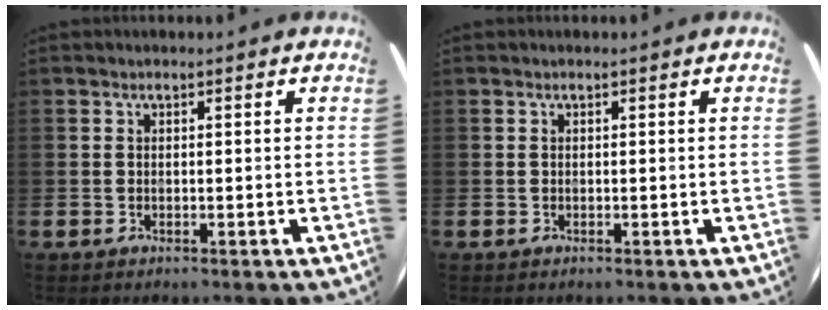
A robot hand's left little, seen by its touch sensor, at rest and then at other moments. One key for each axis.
{"total": 0.0}